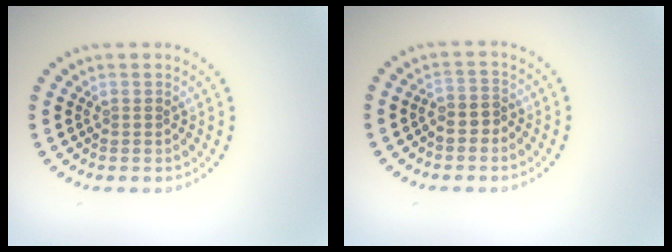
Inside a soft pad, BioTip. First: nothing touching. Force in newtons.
{"total": 1.4, "press": 1.2, "slide": 0.7}